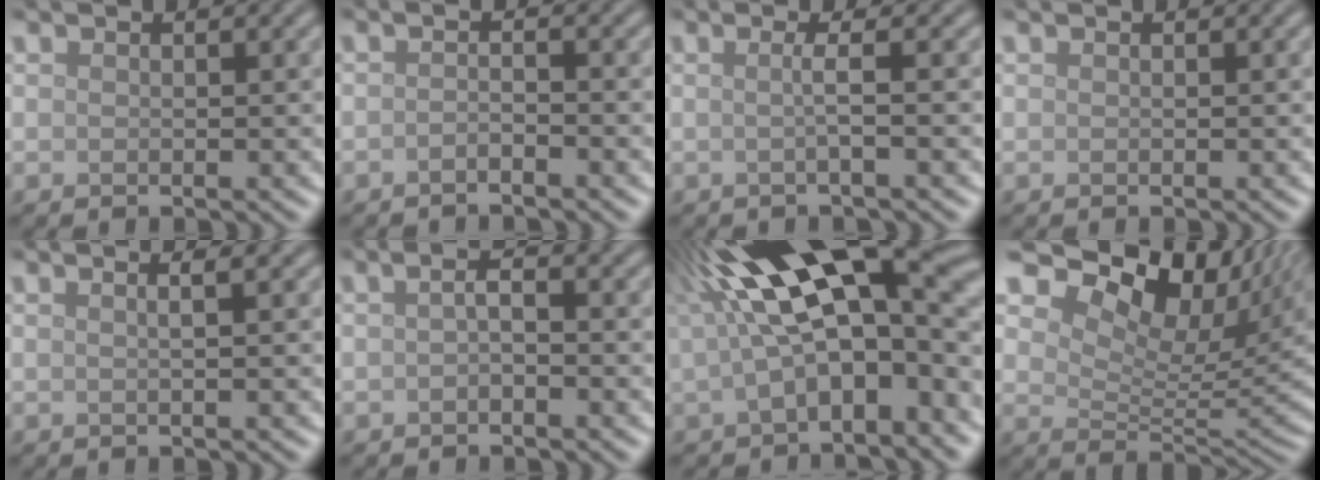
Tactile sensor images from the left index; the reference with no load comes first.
{"total": 1.2, "force": [-0.9, 0.2, 0.9], "torque": [-0.016, 0.000, -0.020]}
{"total": 2.0, "force": [-0.1, 0.5, 2.0], "torque": [-0.030, 0.000, -0.010]}
{"total": 0.0}
{"total": 2.1, "force": [0.7, 0.8, 1.9], "torque": [-0.013, 0.002, -0.015]}
{"total": 1.3, "force": [-0.3, 0.3, 1.2], "torque": [-0.024, 0.002, -0.008]}
{"total": 16.3, "force": [3.7, 7.0, 14.3], "torque": [-0.214, 0.020, 0.071]}
{"total": 12.6, "force": [8.5, 6.0, 7.2], "torque": [-0.131, 0.023, 0.146]}